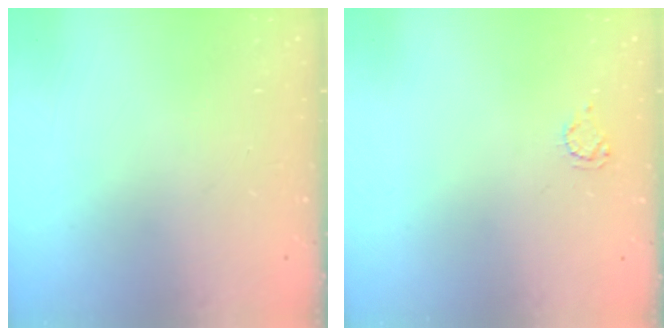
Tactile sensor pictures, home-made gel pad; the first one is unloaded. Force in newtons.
{"total": 2.9, "press": 2.9, "slide": 0.3}